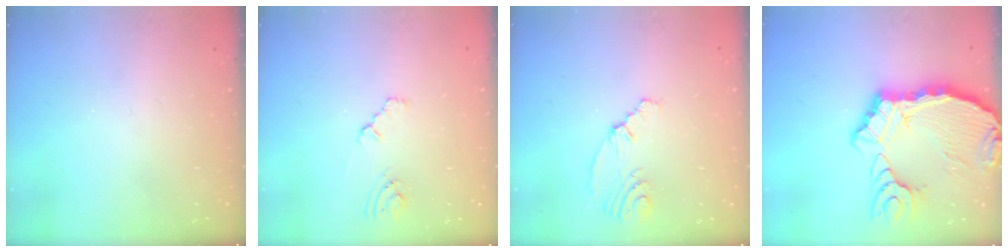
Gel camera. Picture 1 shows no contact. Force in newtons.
{"total": 2.1, "press": 2.1, "slide": 0.4}
{"total": 5.3, "press": 2.4, "slide": 4.7}
{"total": 15.5, "press": 15.4, "slide": 2.1}